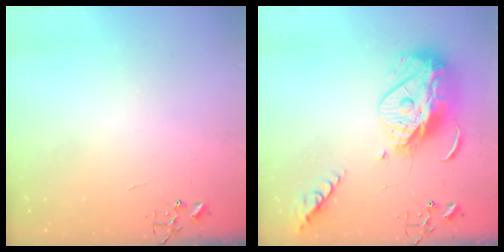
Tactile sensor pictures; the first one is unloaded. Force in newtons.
{"total": 17.5, "press": 17.4, "slide": 1.6}